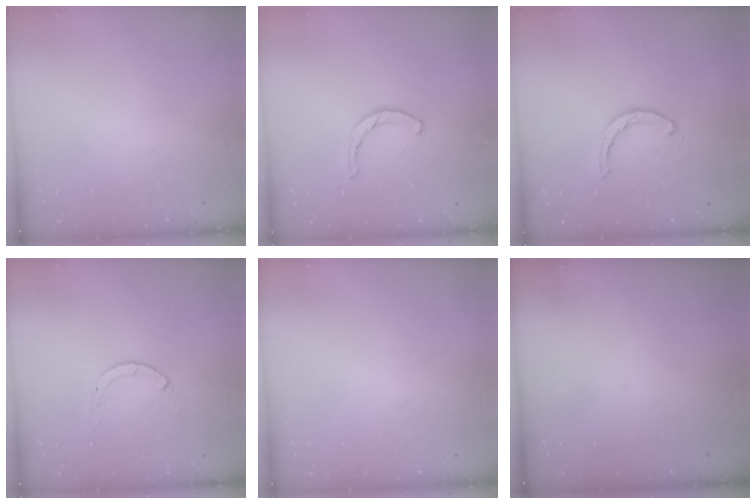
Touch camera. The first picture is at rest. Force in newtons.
{"total": 2.3, "press": 2.3, "slide": 0.4}
{"total": 3.1, "press": 3.0, "slide": 0.5}
{"total": 0.0}
{"total": 2.4, "press": 2.4, "slide": 0.2}
{"total": 0.0}